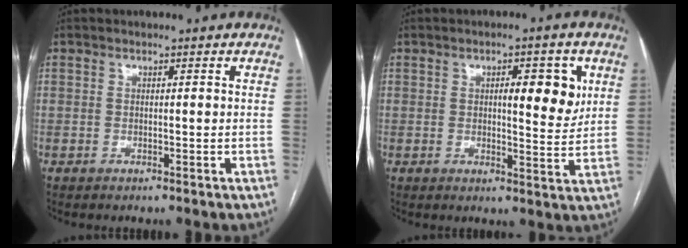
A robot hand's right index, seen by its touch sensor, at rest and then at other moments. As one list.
[{"total": 6.9, "force": [2.1, 1.8, 6.3], "torque": [-0.084, 0.001, 0.026]}]